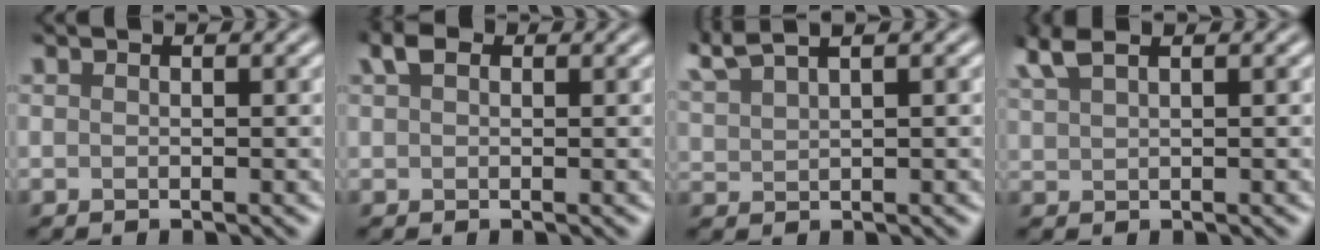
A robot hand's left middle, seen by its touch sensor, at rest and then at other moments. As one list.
[{"total": 1.0, "force": [-0.2, -0.7, -0.6], "torque": [-0.018, -0.012, 0.031]}, {"total": 3.0, "force": [2.8, -0.6, 0.9], "torque": [-0.050, 0.005, 0.076]}, {"total": 1.3, "force": [1.2, -0.5, 0.3], "torque": [-0.032, 0.001, 0.050]}]